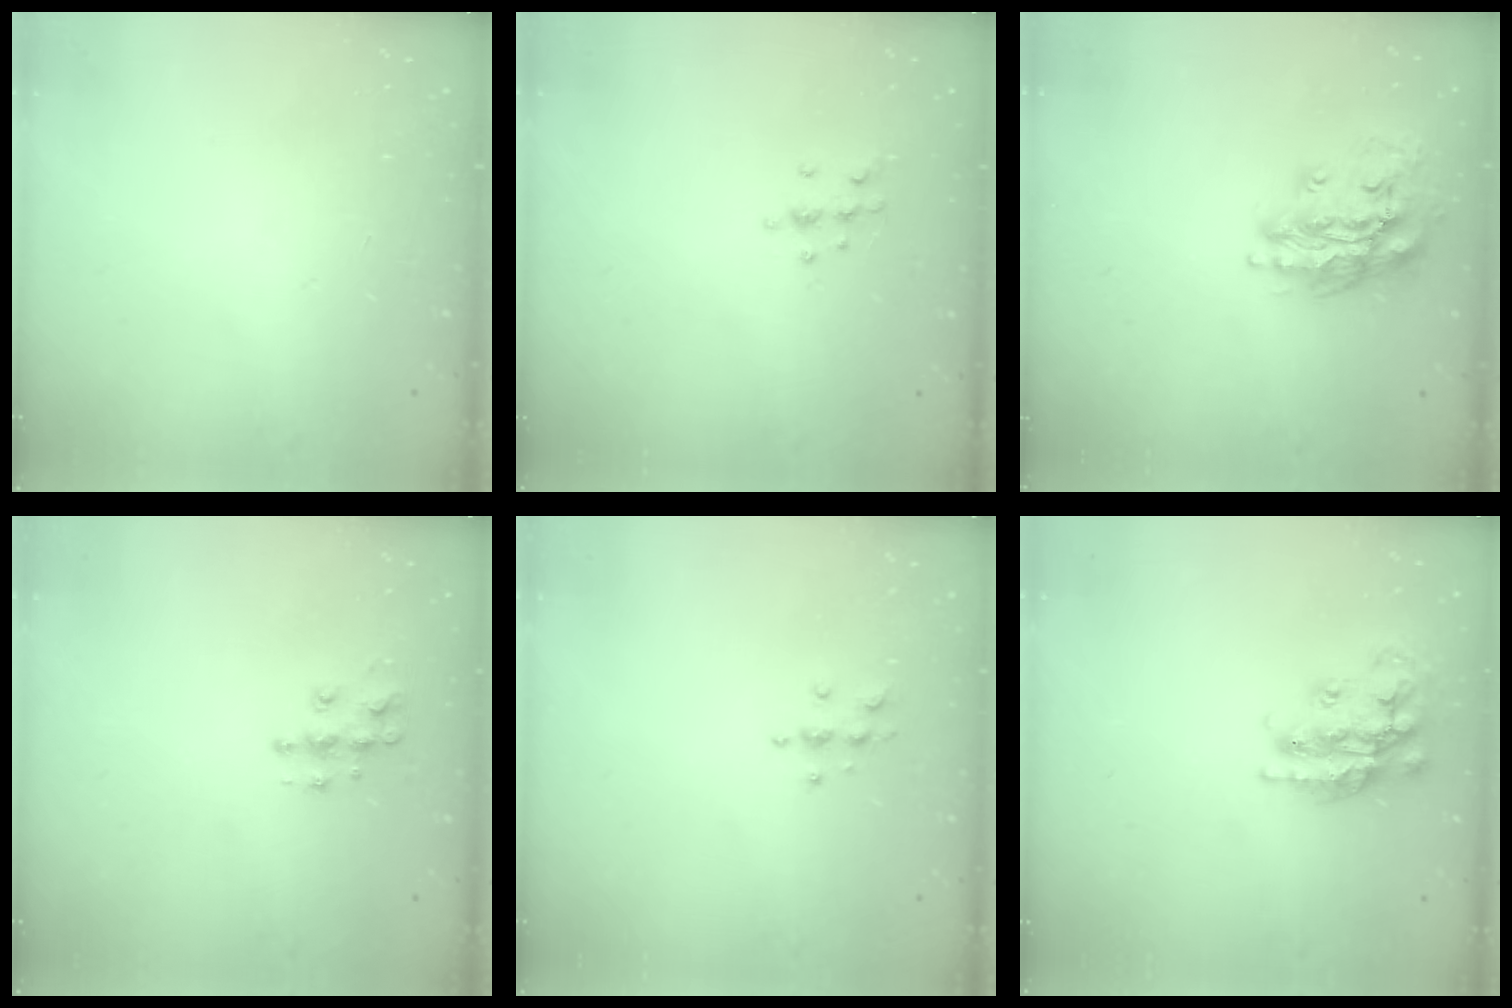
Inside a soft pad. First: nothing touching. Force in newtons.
{"total": 7.0, "press": 7.0, "slide": 0.6}
{"total": 15.9, "press": 15.7, "slide": 2.2}
{"total": 8.5, "press": 8.5, "slide": 0.5}
{"total": 5.4, "press": 5.4, "slide": 0.7}
{"total": 17.8, "press": 17.7, "slide": 1.3}